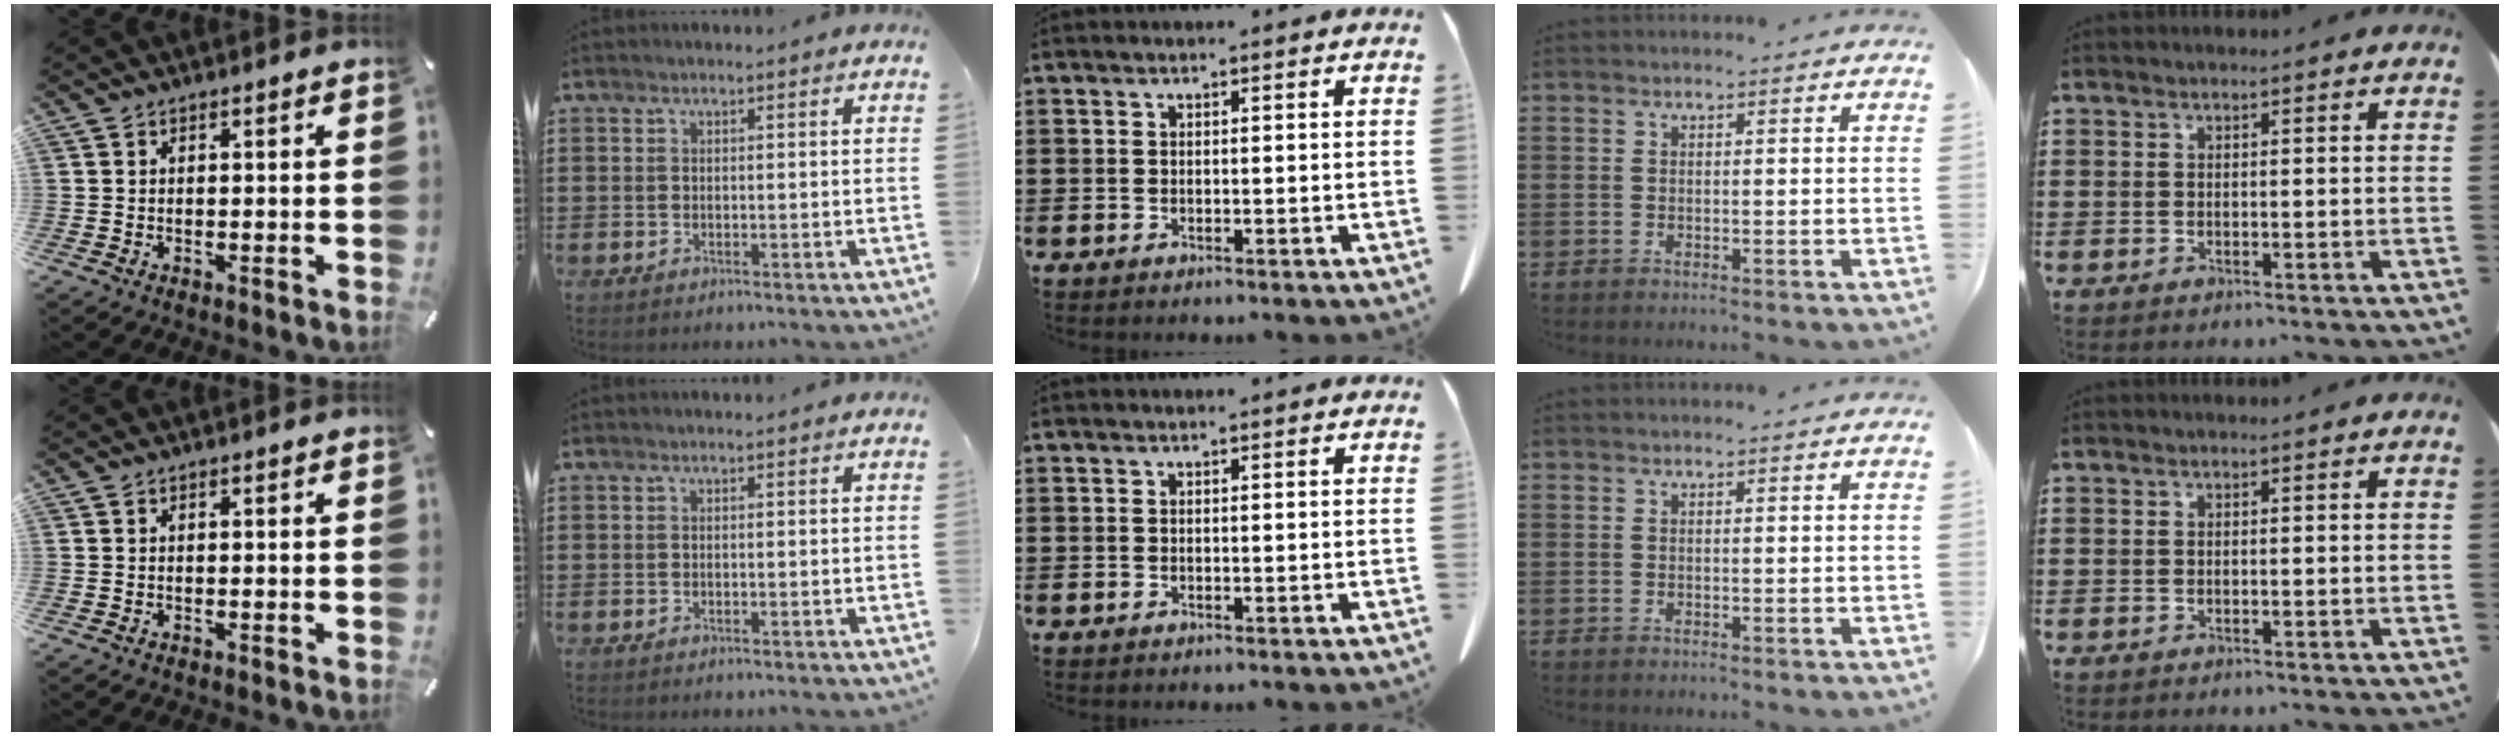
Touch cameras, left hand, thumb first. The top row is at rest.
{}